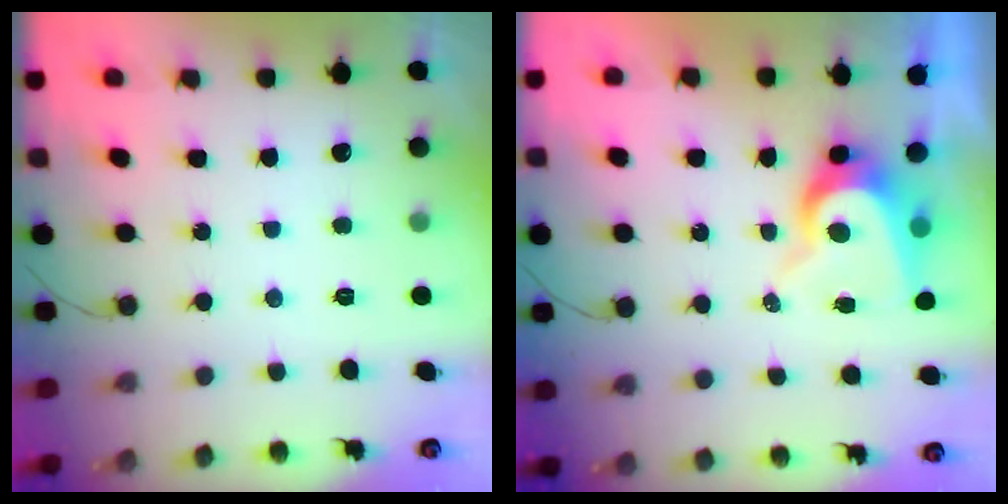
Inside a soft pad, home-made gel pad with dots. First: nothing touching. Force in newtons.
{"total": 7.9, "press": 7.9, "slide": 0.7}